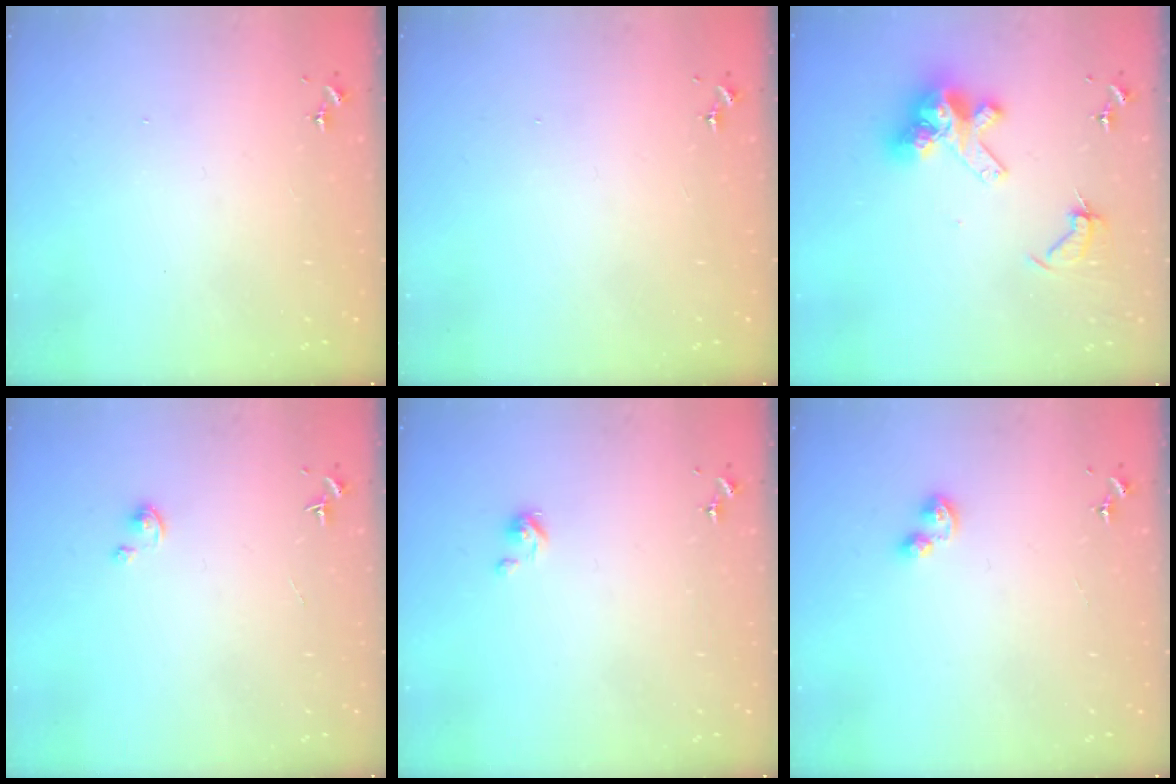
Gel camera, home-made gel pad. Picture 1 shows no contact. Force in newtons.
{"total": 0.0}
{"total": 13.6, "press": 13.5, "slide": 1.5}
{"total": 2.4, "press": 2.4, "slide": 0.3}
{"total": 3.1, "press": 3.1, "slide": 0.3}
{"total": 5.0, "press": 4.9, "slide": 0.9}